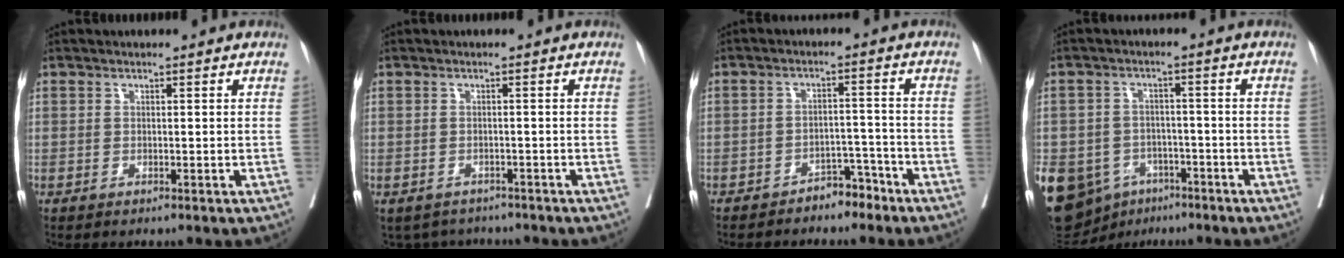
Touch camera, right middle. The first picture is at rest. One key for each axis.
{"total": 7.0, "fx": -6.3, "fy": 2.9, "fz": 1.2, "tx": -0.020, "ty": 0.005, "tz": -0.079}
{"total": 5.3, "fx": -4.4, "fy": 2.2, "fz": 1.9, "tx": -0.021, "ty": 0.012, "tz": -0.069}
{"total": 20.0, "fx": -9.8, "fy": 15.0, "fz": 8.8, "tx": -0.249, "ty": 0.002, "tz": -0.140}